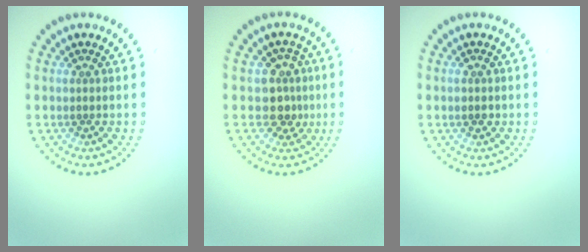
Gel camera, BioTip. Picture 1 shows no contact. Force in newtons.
{"total": 2.6, "press": 2.3, "slide": 1.2}
{"total": 1.4, "press": 1.4, "slide": 0.2}